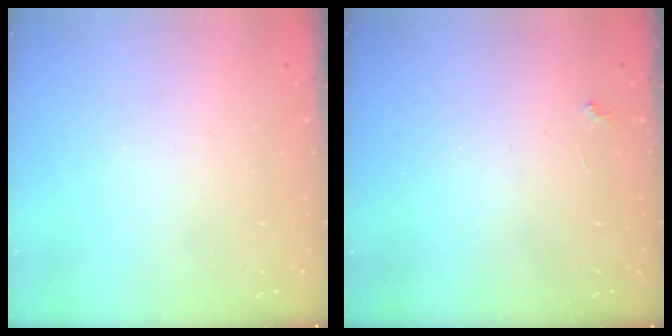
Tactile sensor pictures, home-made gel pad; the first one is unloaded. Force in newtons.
{"total": 2.3, "press": 2.3, "slide": 0.4}